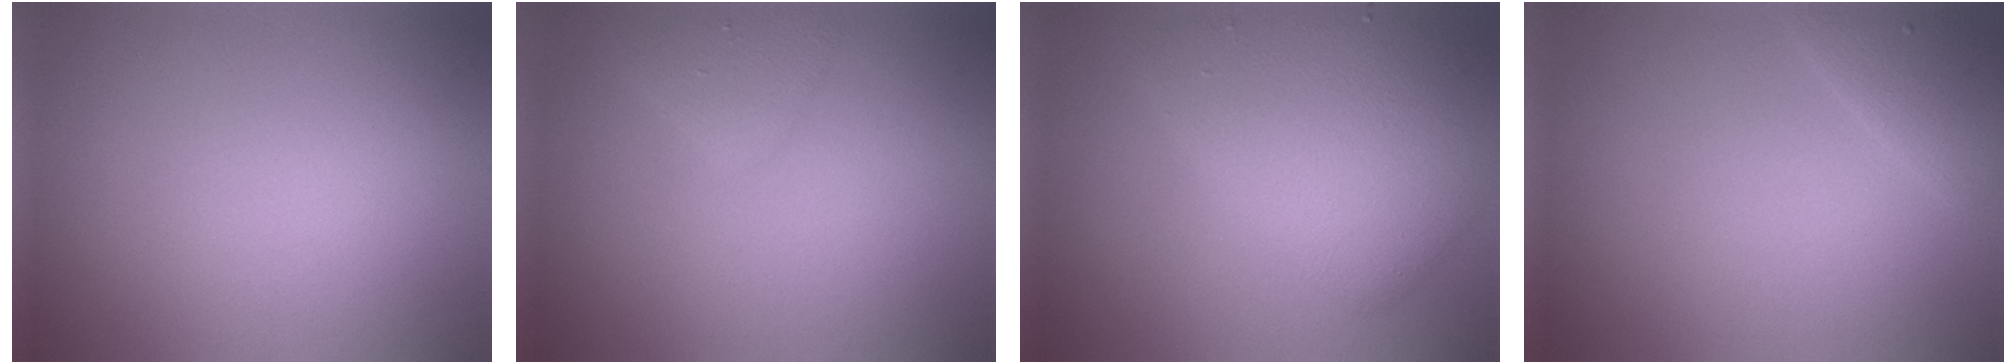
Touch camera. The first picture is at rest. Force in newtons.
{"total": 1.8, "press": 1.8, "slide": 0.1}
{"total": 6.9, "press": 6.9, "slide": 0.1}
{"total": 1.6, "press": 1.6, "slide": 0.1}